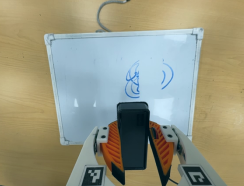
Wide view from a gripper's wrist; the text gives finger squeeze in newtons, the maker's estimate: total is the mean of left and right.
{"total": 9.6, "left": 9.1, "right": 10.0}